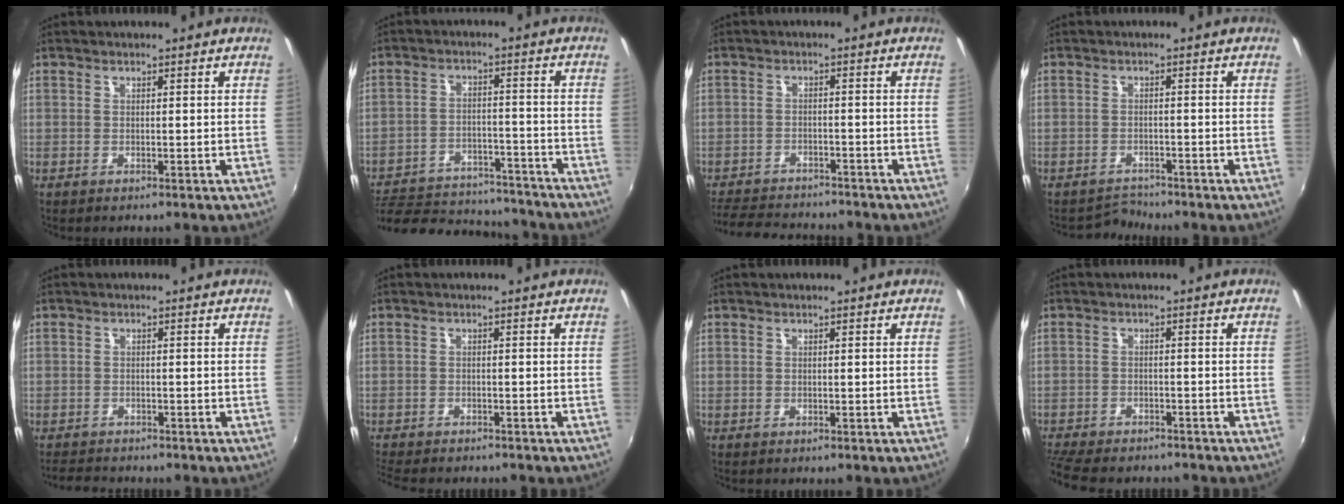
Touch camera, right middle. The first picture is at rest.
{"total": 21.8, "force": [-18.6, 8.0, 8.1], "torque": [-0.176, 0.009, -0.246]}
{"total": 10.7, "force": [-9.6, 3.7, 3.2], "torque": [-0.094, 0.008, -0.149]}
{"total": 2.6, "force": [-2.5, 0.5, -0.7], "torque": [0.007, 0.007, -0.044]}
{"total": 3.7, "force": [-3.4, 1.3, 0.6], "torque": [-0.027, -0.001, -0.061]}
{"total": 7.1, "force": [-6.4, 1.5, 2.5], "torque": [-0.070, -0.021, -0.105]}
{"total": 0.0}
{"total": 11.5, "force": [-10.1, 3.4, 4.5], "torque": [-0.120, -0.022, -0.162]}